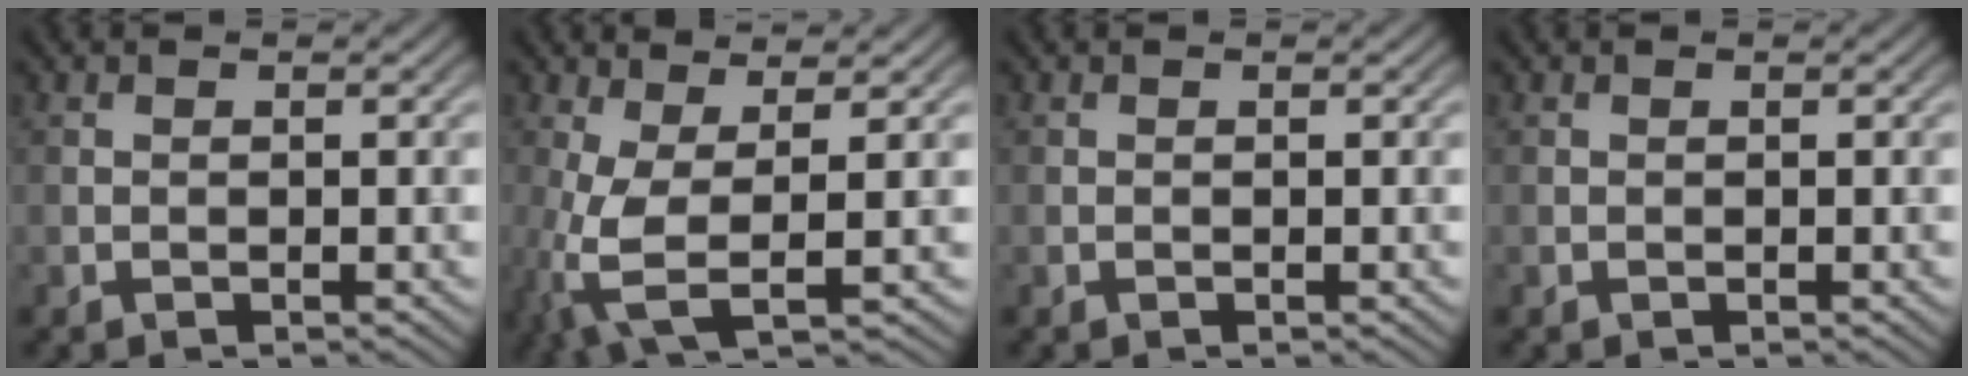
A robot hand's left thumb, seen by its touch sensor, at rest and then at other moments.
{"total": 6.9, "force": [-0.6, 2.1, 6.6], "torque": [-0.156, -0.001, -0.014]}
{"total": 0.0}
{"total": 0.0}